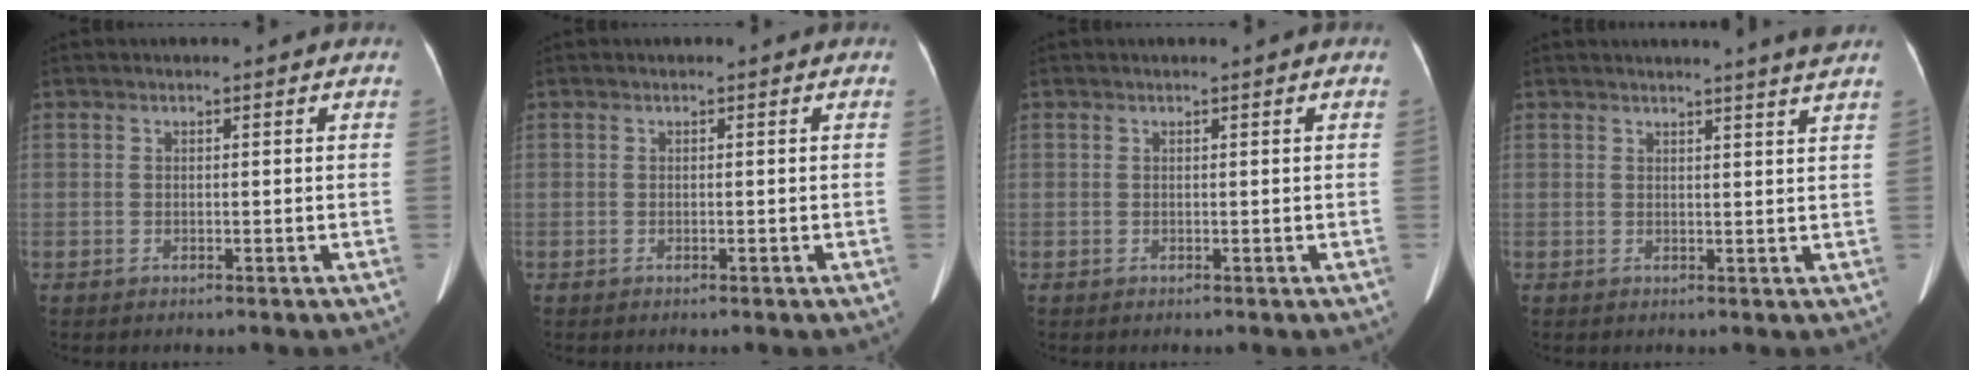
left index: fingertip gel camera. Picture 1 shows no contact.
{"total": 0.0}
{"total": 0.0}
{"total": 4.9, "force": [4.4, -1.1, 2.0], "torque": [-0.026, -0.002, 0.038]}